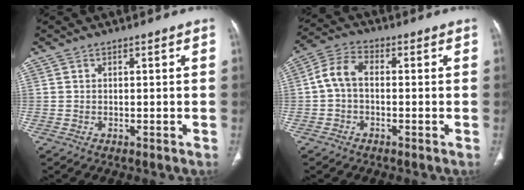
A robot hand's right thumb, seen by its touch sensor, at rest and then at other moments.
{"total": 6.0, "force": [-0.4, 3.8, 4.7], "torque": [-0.092, 0.021, -0.017]}